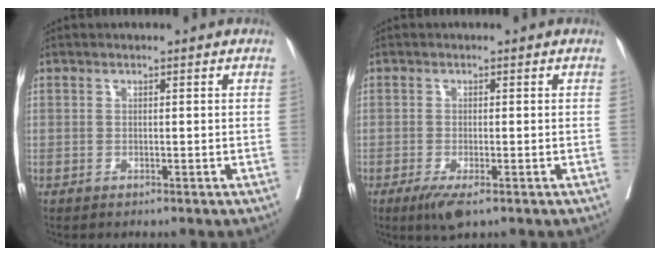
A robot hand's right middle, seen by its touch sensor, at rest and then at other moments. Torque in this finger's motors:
{"motor_torque": [0.97, -0.63, 0.10, 0.04]}